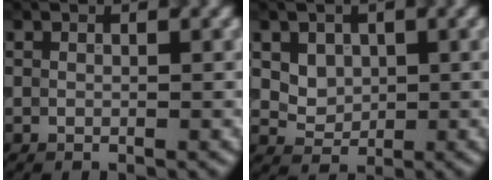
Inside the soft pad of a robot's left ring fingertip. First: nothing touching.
{"total": 2.9, "force": [1.2, 2.3, 1.4], "torque": [-0.033, -0.007, 0.043]}